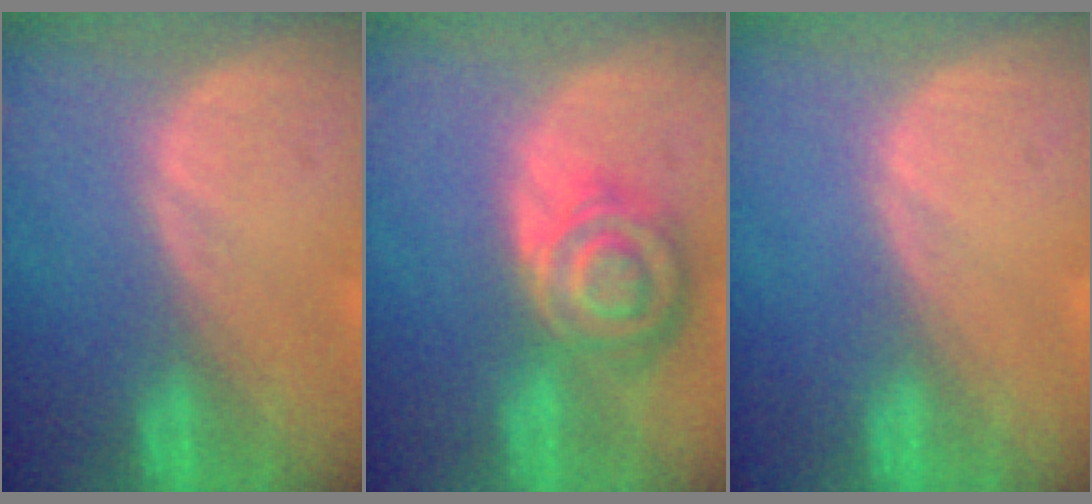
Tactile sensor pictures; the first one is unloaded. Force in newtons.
{"total": 8.4, "press": 7.2, "slide": 4.2}
{"total": 0.0}